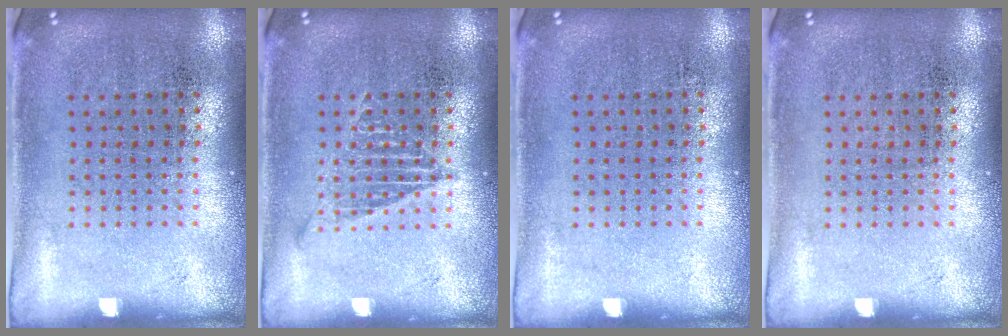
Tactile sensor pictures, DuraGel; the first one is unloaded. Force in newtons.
{"total": 1.4, "press": 1.4, "slide": 0.2}
{"total": 0.0}
{"total": 0.0}